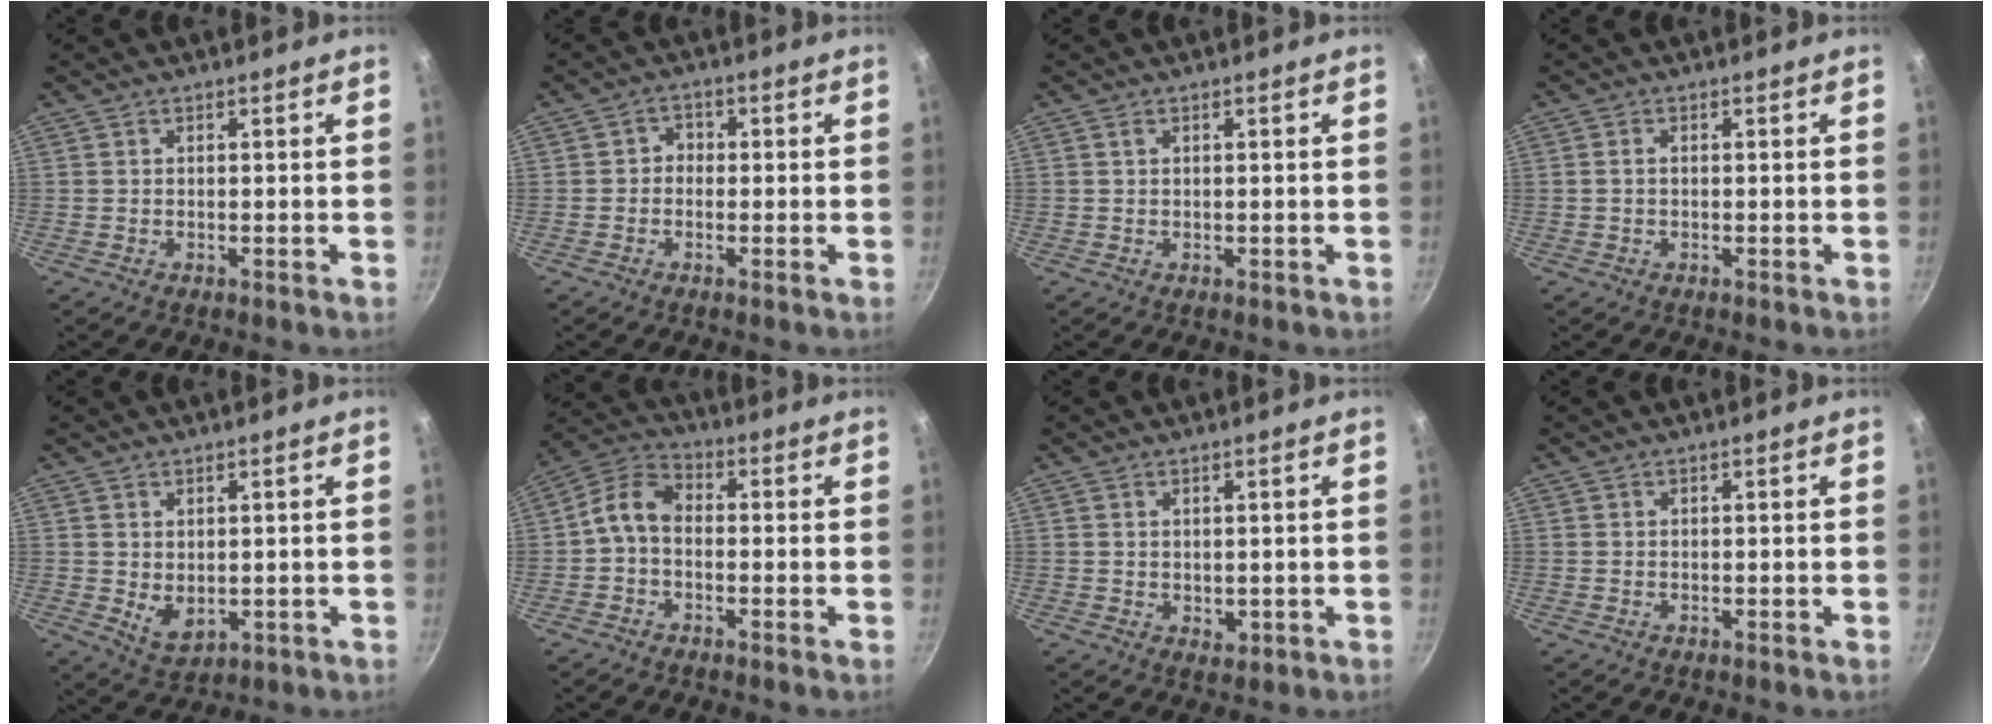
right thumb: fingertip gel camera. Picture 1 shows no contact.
{"total": 2.3, "force": [-0.5, 2.0, 1.0], "torque": [-0.002, 0.010, -0.016]}
{"total": 0.5, "force": [0.2, 0.3, 0.4], "torque": [-0.004, 0.002, 0.004]}
{"total": 1.1, "force": [-0.1, 0.6, 0.9], "torque": [-0.020, 0.005, -0.002]}
{"total": 4.8, "force": [0.5, 3.2, 3.5], "torque": [-0.050, -0.016, 0.020]}
{"total": 6.7, "force": [-1.0, 4.6, 4.7], "torque": [-0.092, 0.030, -0.037]}
{"total": 1.6, "force": [0.5, 1.2, 1.0], "torque": [-0.011, -0.005, 0.011]}
{"total": 0.0}